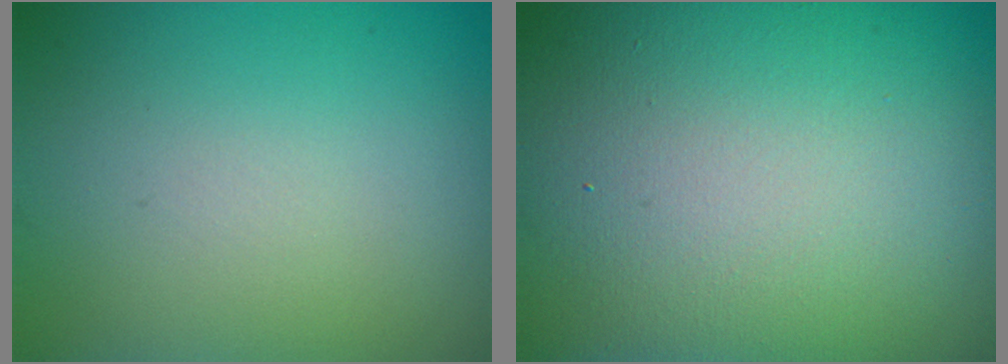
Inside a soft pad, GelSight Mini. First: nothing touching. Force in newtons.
{"total": 30.8, "press": 30.8, "slide": 1.5}